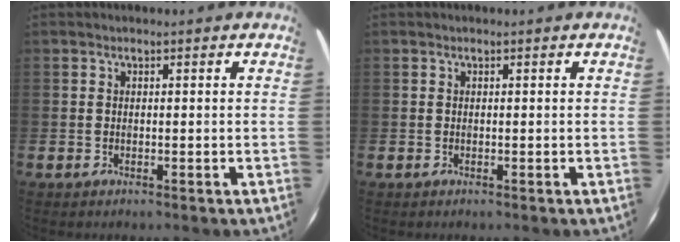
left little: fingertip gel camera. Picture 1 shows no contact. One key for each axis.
{"total": 0.0}